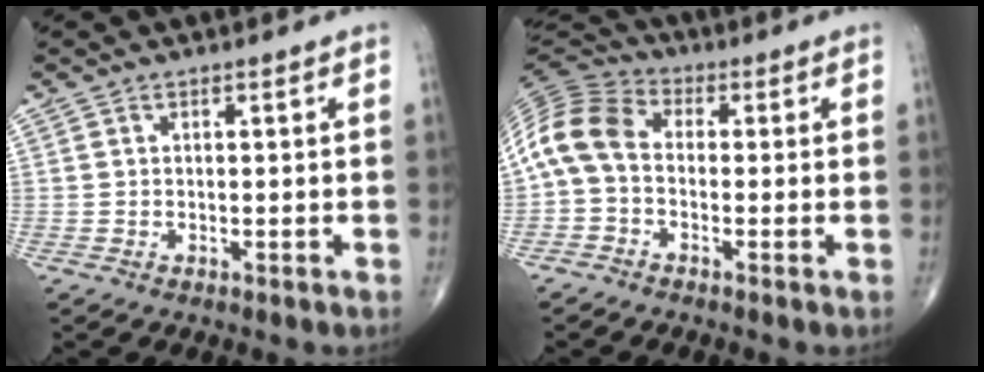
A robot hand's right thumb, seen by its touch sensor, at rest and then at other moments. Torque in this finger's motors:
{"motor_torque": [-0.06, 0.47, 0.58, -0.56, 0.12]}